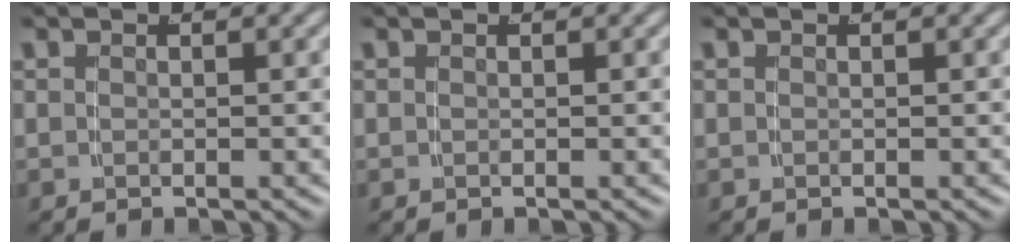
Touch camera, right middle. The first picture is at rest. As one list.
[{"total": 0.0}, {"total": 0.0}]